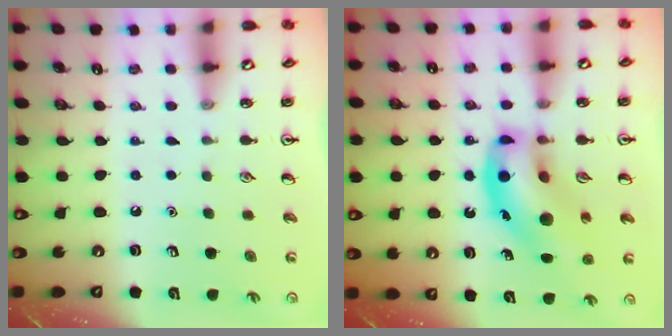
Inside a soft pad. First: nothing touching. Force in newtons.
{"total": 17.1, "press": 16.5, "slide": 4.5}